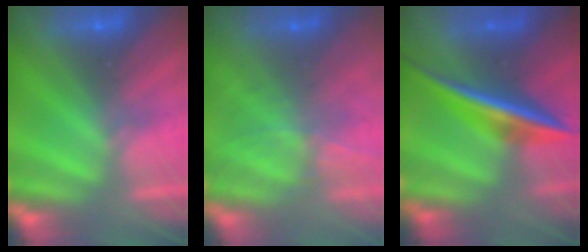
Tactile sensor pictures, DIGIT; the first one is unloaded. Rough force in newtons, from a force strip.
{"total": 7.6}
{"total": 6.3}